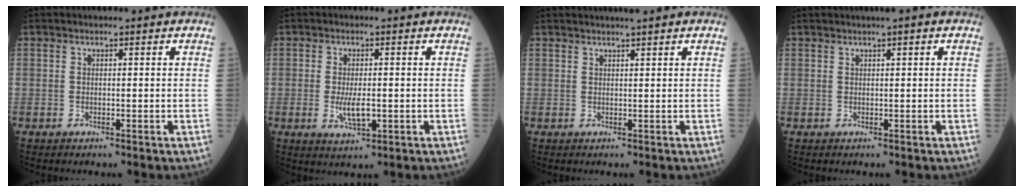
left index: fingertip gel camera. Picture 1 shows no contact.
{"total": 4.3, "force": [-1.0, 1.6, 3.9], "torque": [-0.078, -0.006, -0.012]}
{"total": 3.0, "force": [2.5, -0.2, 1.6], "torque": [-0.016, 0.018, 0.039]}
{"total": 1.5, "force": [0.9, -0.1, 1.2], "torque": [-0.019, 0.010, 0.015]}